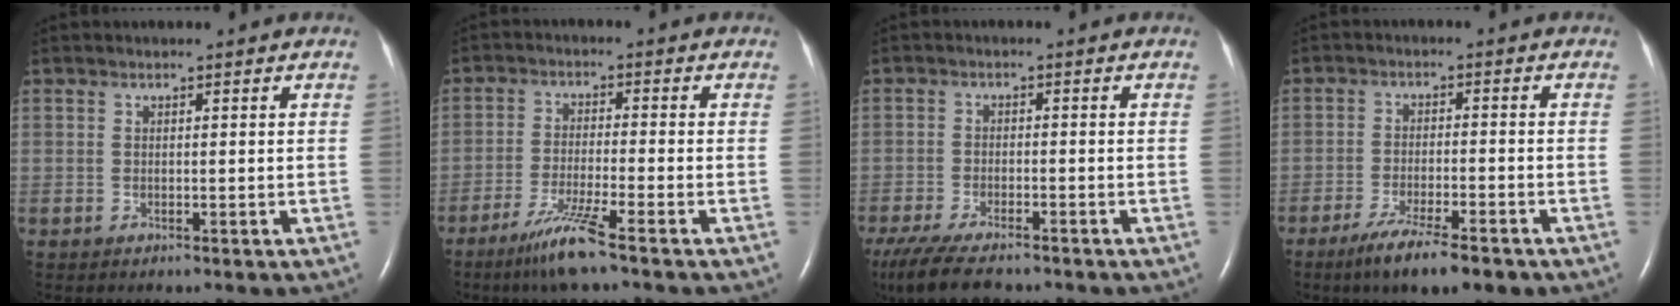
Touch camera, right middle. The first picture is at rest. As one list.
[{"total": 6.7, "force": [-4.6, -0.8, 4.7], "torque": [-0.097, -0.023, -0.093]}, {"total": 11.3, "force": [-9.1, 2.8, 6.1], "torque": [-0.114, -0.021, -0.147]}, {"total": 9.0, "force": [-6.4, 1.3, 6.2], "torque": [-0.102, -0.017, -0.099]}]